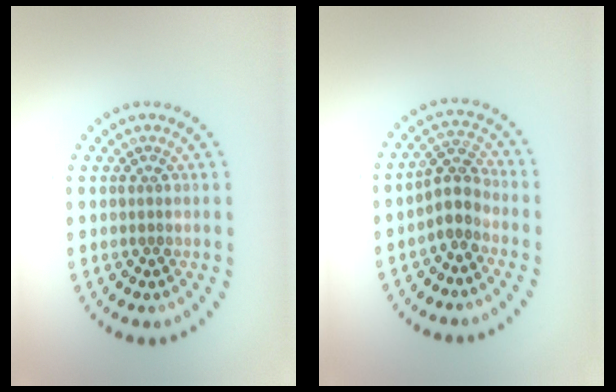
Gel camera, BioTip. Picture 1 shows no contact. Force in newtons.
{"total": 2.6, "press": 2.0, "slide": 1.6}